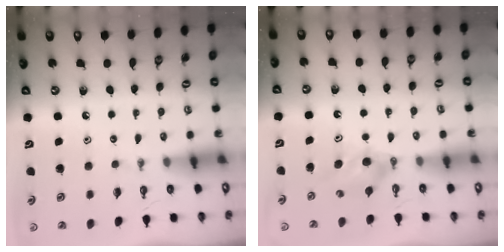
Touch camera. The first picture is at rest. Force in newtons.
{"total": 3.8, "press": 3.8, "slide": 0.6}